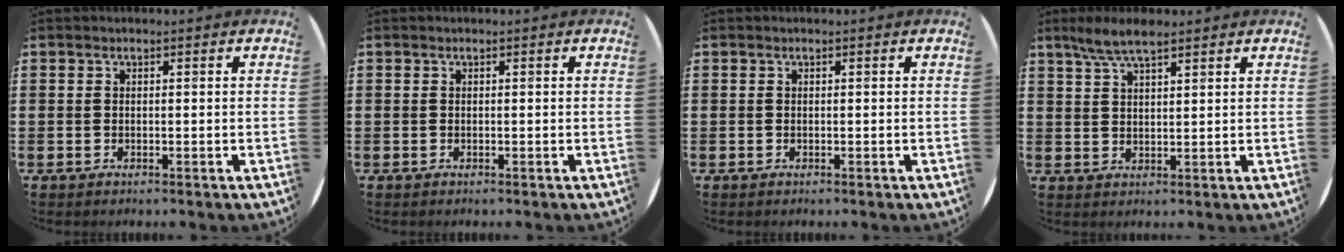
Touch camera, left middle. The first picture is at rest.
{"total": 0.0}
{"total": 0.0}
{"total": 5.0, "force": [3.9, 1.2, 2.9], "torque": [-0.066, 0.000, 0.070]}